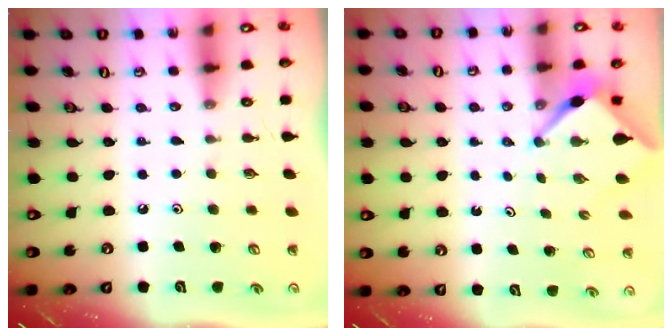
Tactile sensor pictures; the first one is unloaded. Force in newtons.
{"total": 2.9, "press": 2.9, "slide": 0.4}